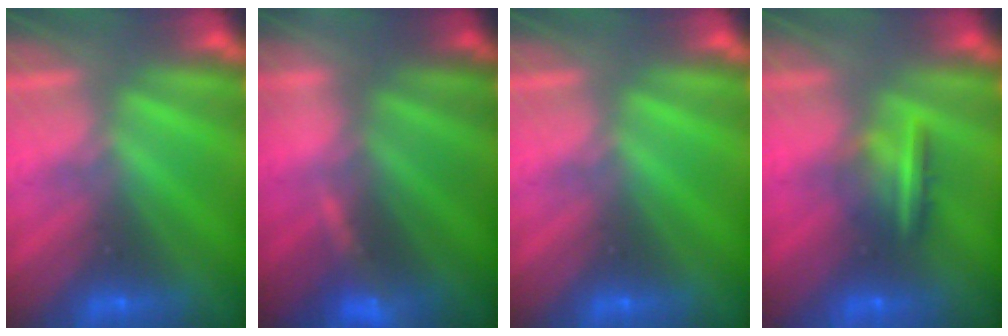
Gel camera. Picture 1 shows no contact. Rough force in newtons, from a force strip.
{"total": 3.5}
{"total": 0.0}
{"total": 9.3}